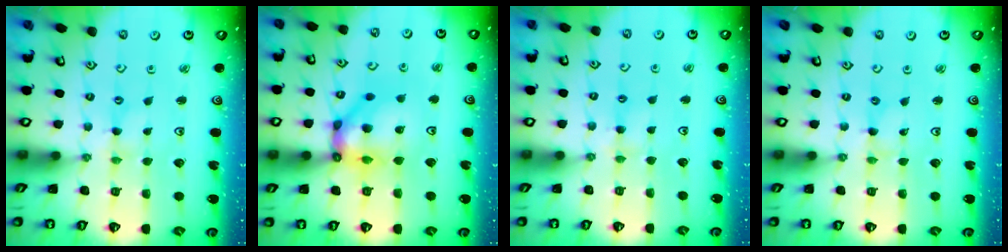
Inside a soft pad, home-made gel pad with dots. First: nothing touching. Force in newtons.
{"total": 12.7, "press": 12.6, "slide": 1.8}
{"total": 3.9, "press": 3.9, "slide": 0.5}
{"total": 0.0}